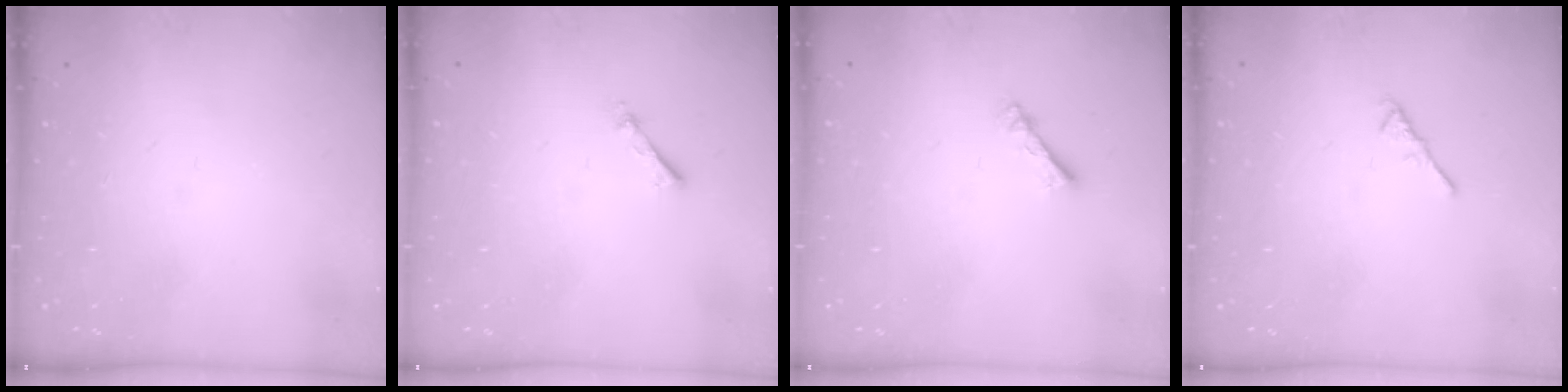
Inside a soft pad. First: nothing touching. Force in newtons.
{"total": 2.7, "press": 2.7, "slide": 0.4}
{"total": 2.4, "press": 2.4, "slide": 0.4}
{"total": 1.1, "press": 1.0, "slide": 0.4}